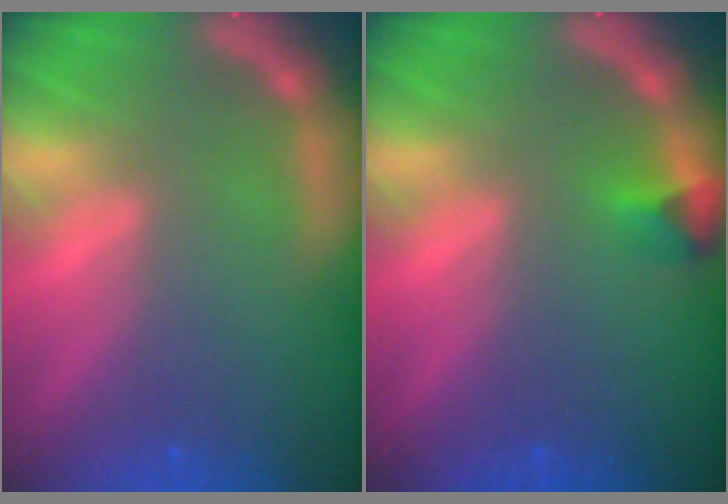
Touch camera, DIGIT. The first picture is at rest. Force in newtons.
{"total": 1.4}